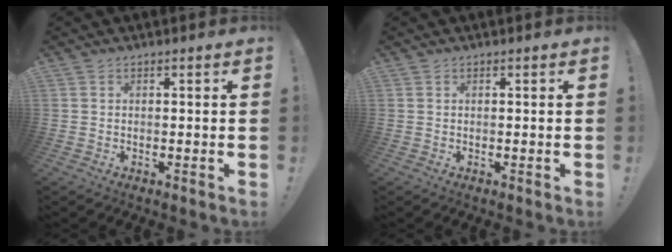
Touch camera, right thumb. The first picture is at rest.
{"total": 0.0}